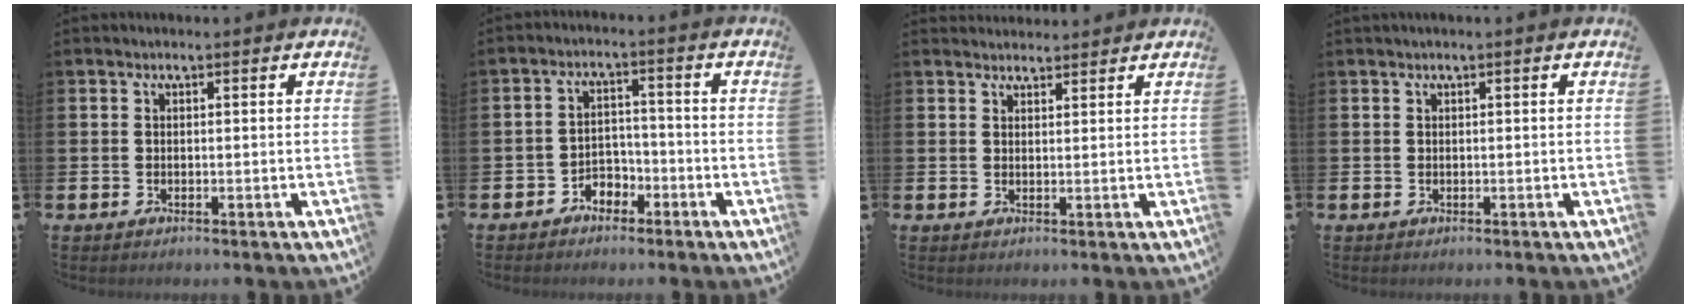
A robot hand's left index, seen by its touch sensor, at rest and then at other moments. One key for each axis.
{"total": 2.9, "fx": -2.4, "fy": 1.7, "fz": 0.4, "tx": -0.020, "ty": 0.005, "tz": -0.053}
{"total": 2.2, "fx": 2.1, "fy": 0.5, "fz": -0.1, "tx": 0.009, "ty": -0.009, "tz": 0.037}
{"total": 0.0}